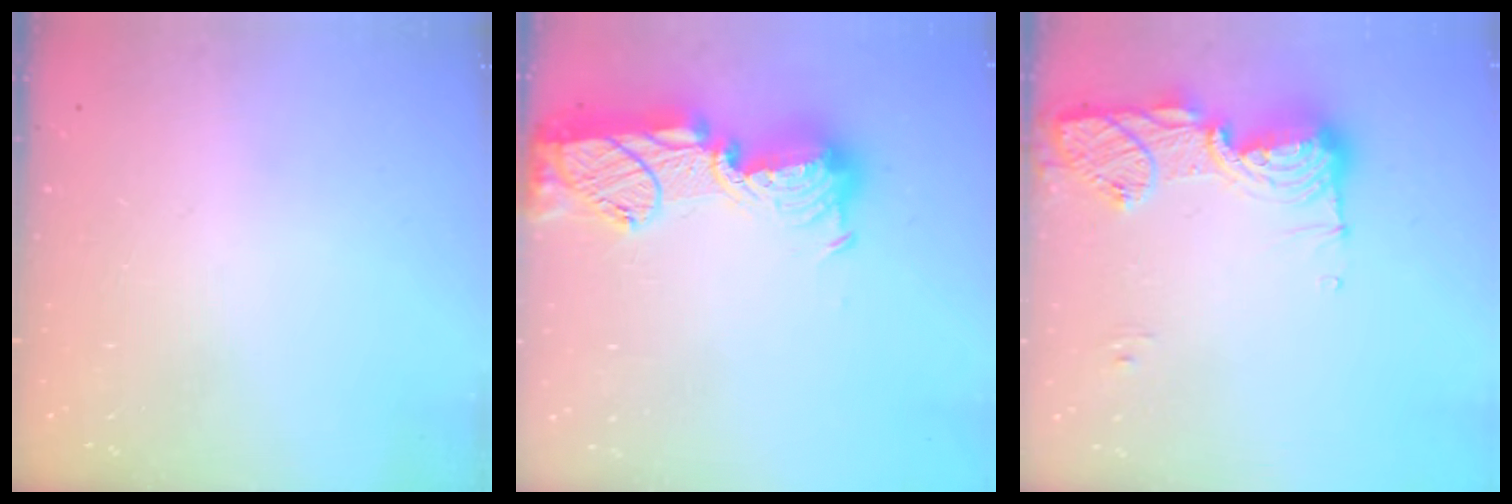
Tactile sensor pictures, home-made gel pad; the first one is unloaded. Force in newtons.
{"total": 19.3, "press": 19.2, "slide": 1.1}
{"total": 14.7, "press": 14.7, "slide": 1.4}